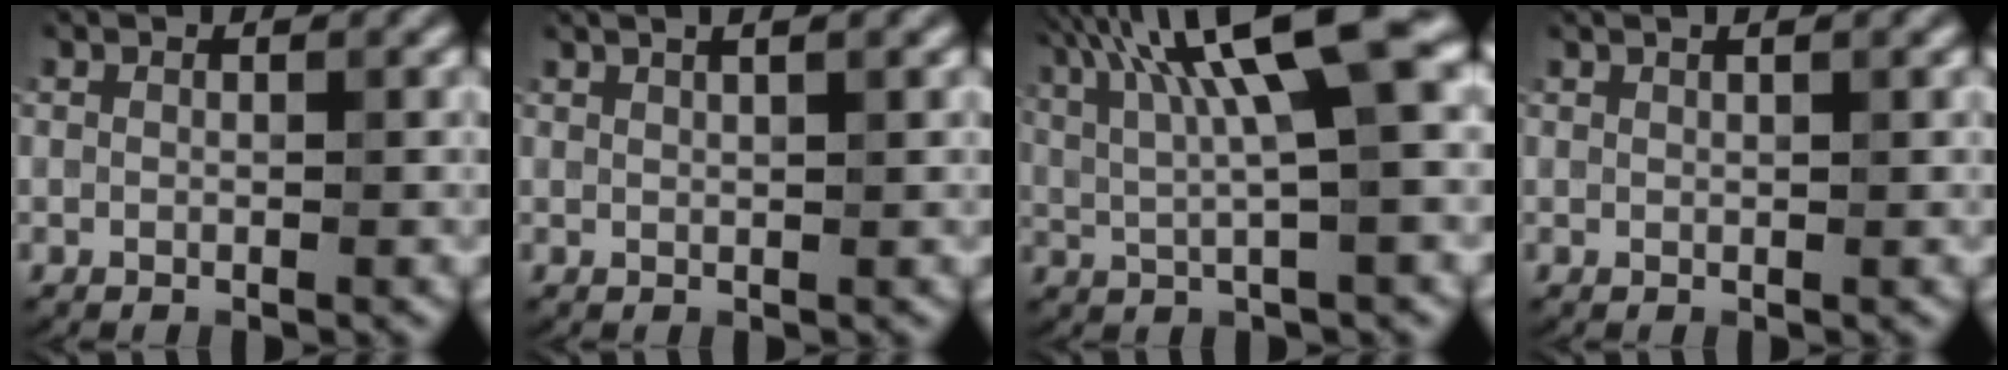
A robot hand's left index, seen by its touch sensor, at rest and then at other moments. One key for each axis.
{"total": 4.4, "fx": 2.4, "fy": 1.9, "fz": 3.1, "tx": -0.013, "ty": 0.030, "tz": 0.006}
{"total": 10.4, "fx": 3.8, "fy": 2.0, "fz": 9.5, "tx": -0.155, "ty": 0.017, "tz": 0.066}
{"total": 1.7, "fx": 1.1, "fy": 0.5, "fz": 1.1, "tx": -0.008, "ty": -0.002, "tz": 0.006}